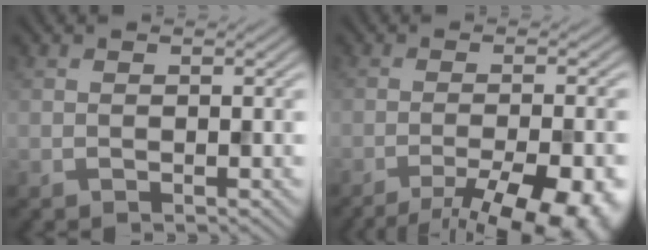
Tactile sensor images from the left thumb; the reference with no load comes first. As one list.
[{"total": 12.0, "force": [-8.0, 3.3, 8.4], "torque": [-0.117, -0.011, -0.093]}]